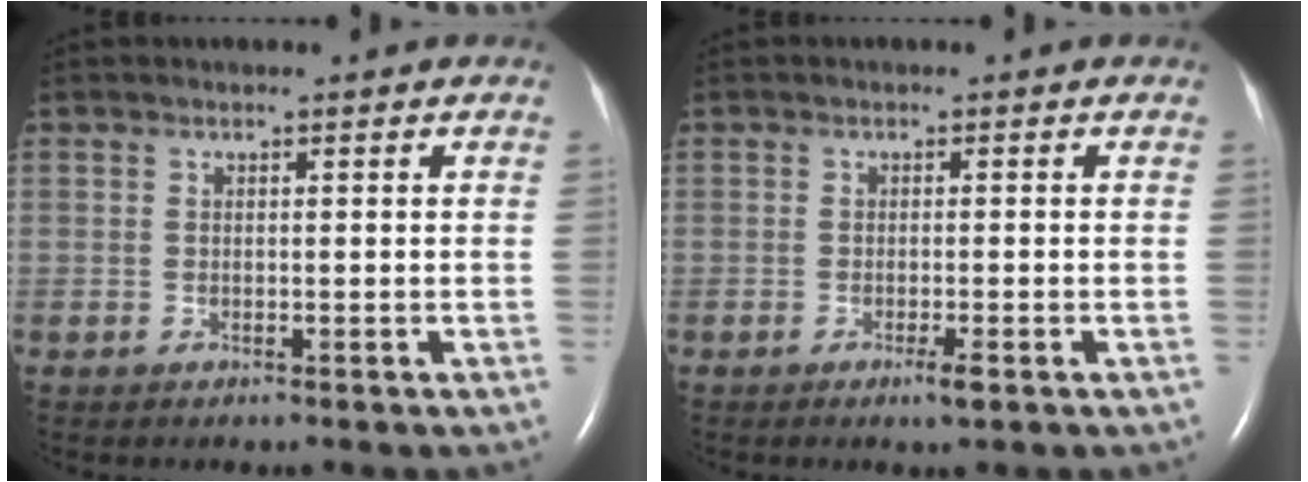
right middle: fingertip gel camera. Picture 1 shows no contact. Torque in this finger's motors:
{"motor_torque": [0.30, -0.06, 0.04, 0.03]}